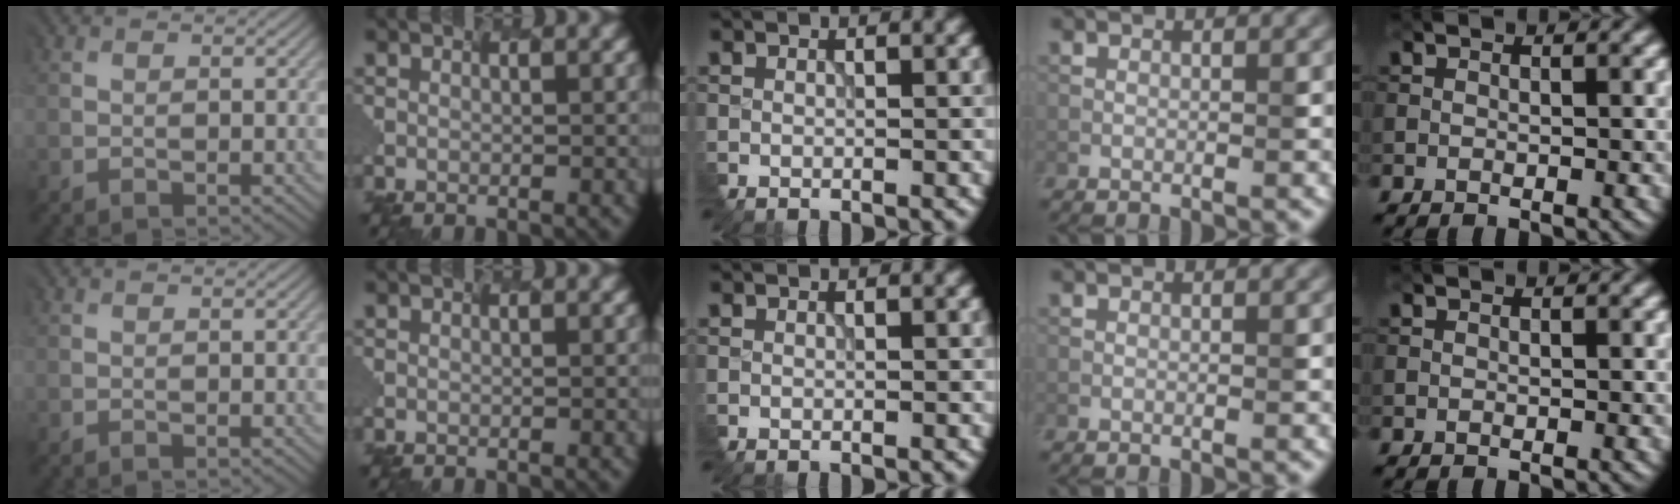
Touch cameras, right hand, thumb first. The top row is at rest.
{}